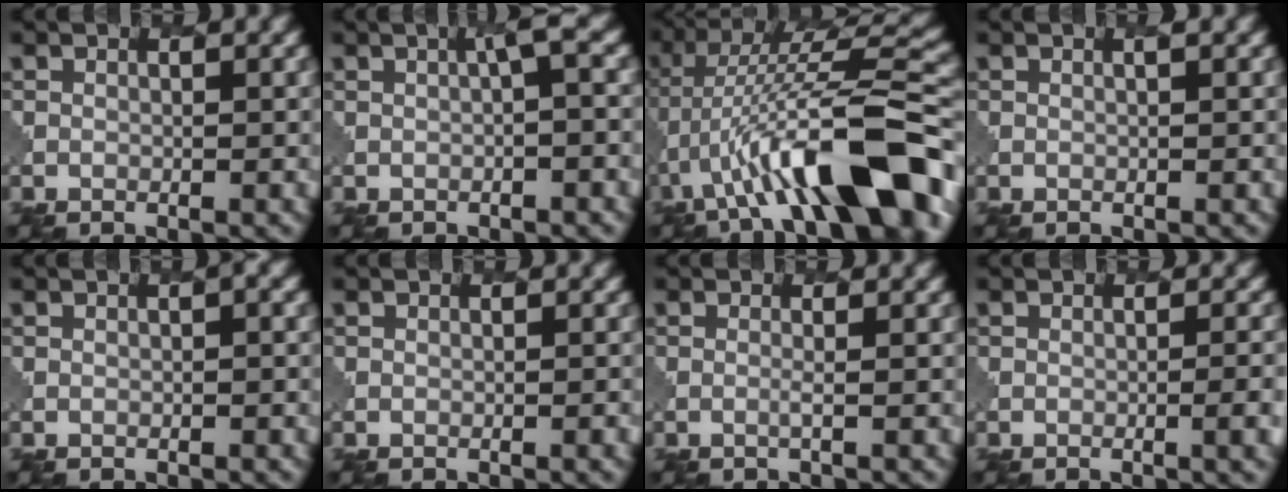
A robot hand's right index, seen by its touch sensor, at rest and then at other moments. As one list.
[{"total": 2.3, "force": [0.1, 0.3, 2.3], "torque": [-0.026, 0.013, -0.001]}, {"total": 13.2, "force": [-4.3, 3.3, 12.0], "torque": [-0.197, 0.021, -0.057]}, {"total": 0.6, "force": [0.2, 0.1, 0.5], "torque": [-0.004, 0.003, 0.003]}, {"total": 0.7, "force": [-0.1, 0.0, 0.7], "torque": [-0.009, 0.002, 0.000]}, {"total": 0.6, "force": [-0.1, 0.2, 0.6], "torque": [-0.001, -0.001, -0.005]}, {"total": 0.6, "force": [0.1, 0.1, 0.6], "torque": [-0.007, 0.002, -0.003]}, {"total": 3.1, "force": [-0.7, 0.9, 2.8], "torque": [-0.026, 0.005, -0.013]}]